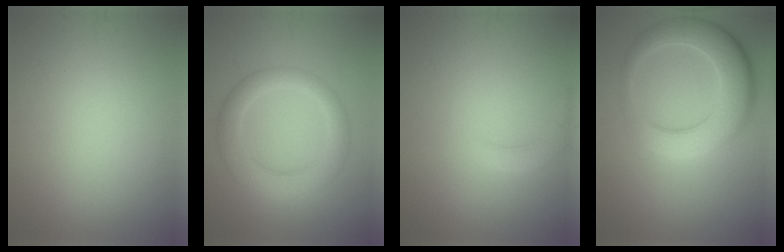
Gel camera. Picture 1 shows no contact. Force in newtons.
{"total": 4.8, "press": 4.8, "slide": 0.1}
{"total": 1.6, "press": 1.6, "slide": 0.3}
{"total": 7.6, "press": 7.6, "slide": 0.4}